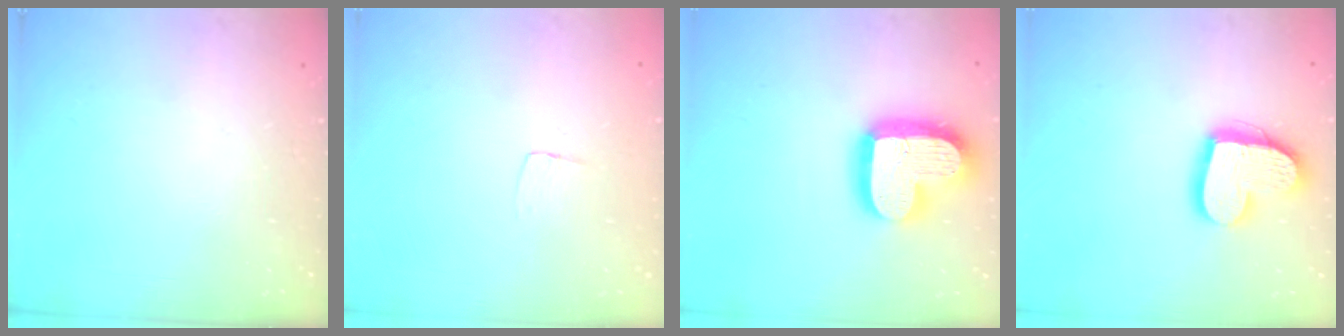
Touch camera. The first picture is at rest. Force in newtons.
{"total": 3.3, "press": 3.3, "slide": 0.2}
{"total": 20.7, "press": 20.7, "slide": 1.7}
{"total": 16.9, "press": 16.8, "slide": 1.6}